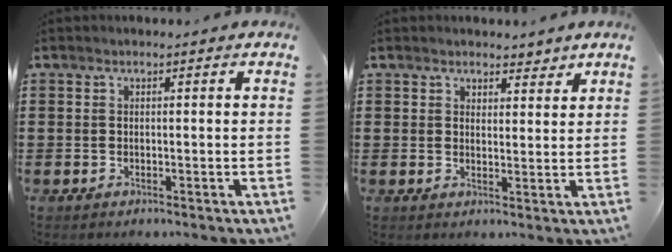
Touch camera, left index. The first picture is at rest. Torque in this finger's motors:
{"motor_torque": [-1.02, 1.12, 0.00, -0.01]}